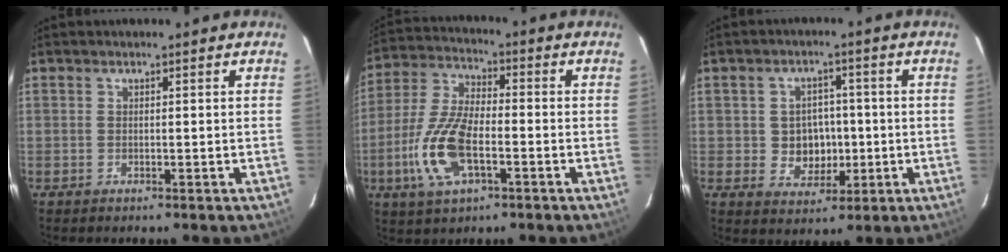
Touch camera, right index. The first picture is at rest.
{"total": 13.5, "force": [-4.3, 5.8, 11.4], "torque": [-0.251, -0.002, -0.084]}
{"total": 6.7, "force": [-0.6, 5.9, 3.0], "torque": [-0.064, 0.013, 0.005]}